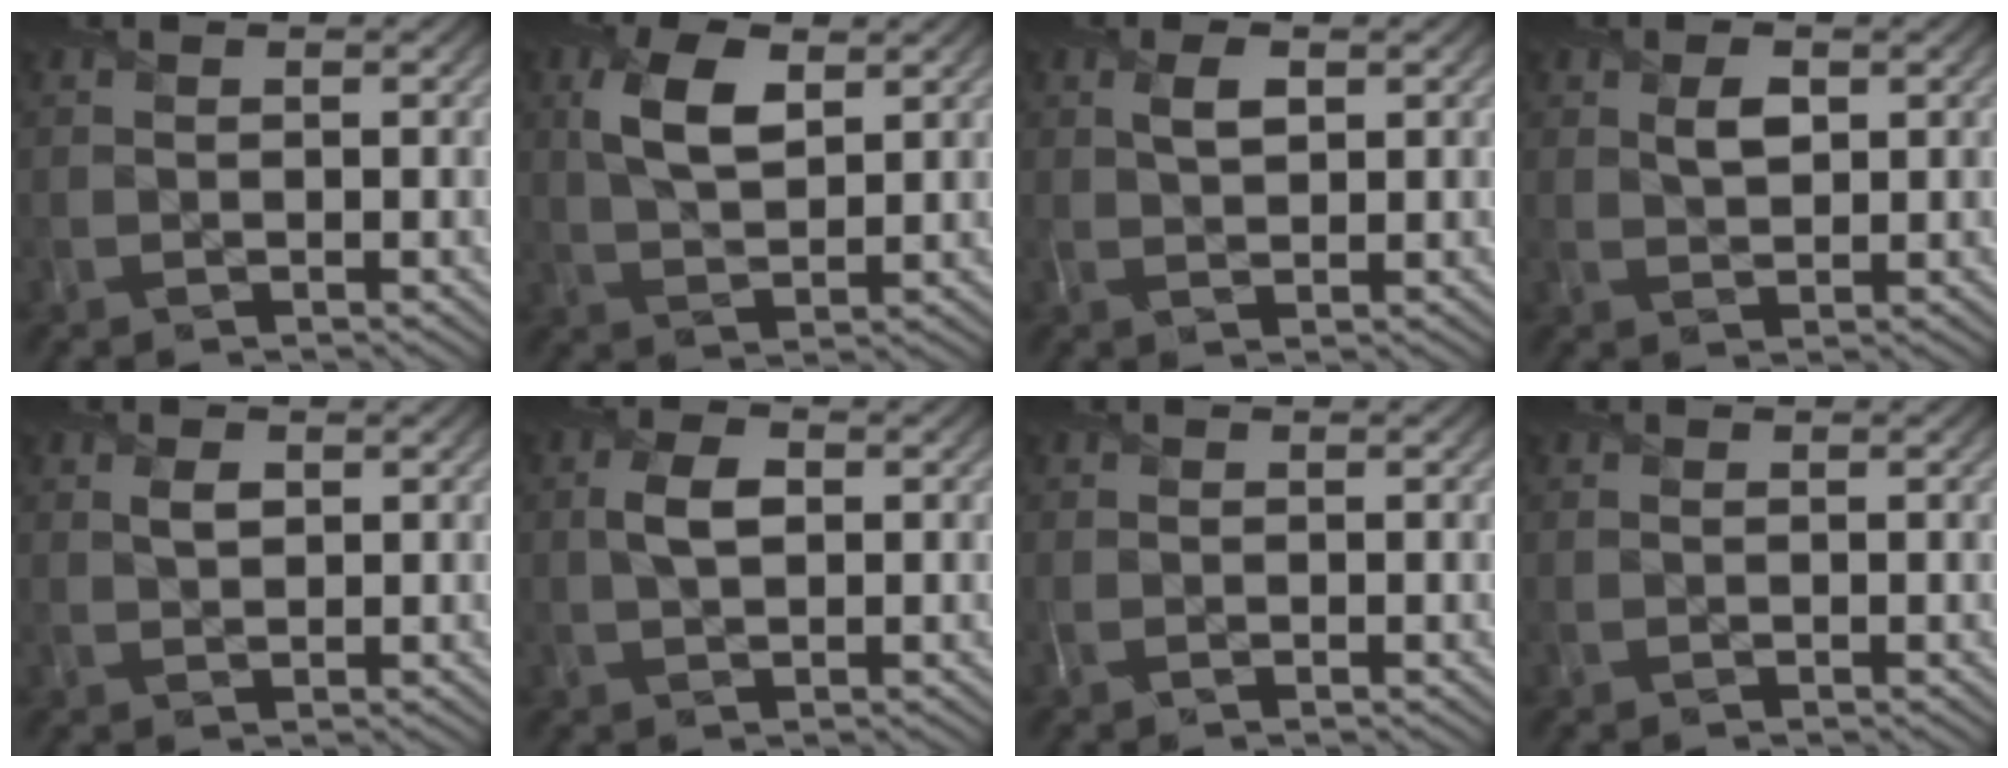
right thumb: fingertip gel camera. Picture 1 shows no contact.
{"total": 6.2, "force": [2.2, 3.0, 4.9], "torque": [-0.113, 0.002, 0.043]}
{"total": 2.1, "force": [1.3, 0.8, 1.4], "torque": [-0.026, 0.002, 0.026]}
{"total": 2.4, "force": [1.0, 1.4, 1.7], "torque": [-0.034, -0.003, 0.018]}
{"total": 1.6, "force": [0.7, 1.0, 1.0], "torque": [-0.021, -0.001, 0.014]}
{"total": 3.2, "force": [0.5, 1.8, 2.6], "torque": [-0.059, 0.003, 0.005]}
{"total": 0.0}
{"total": 0.0}